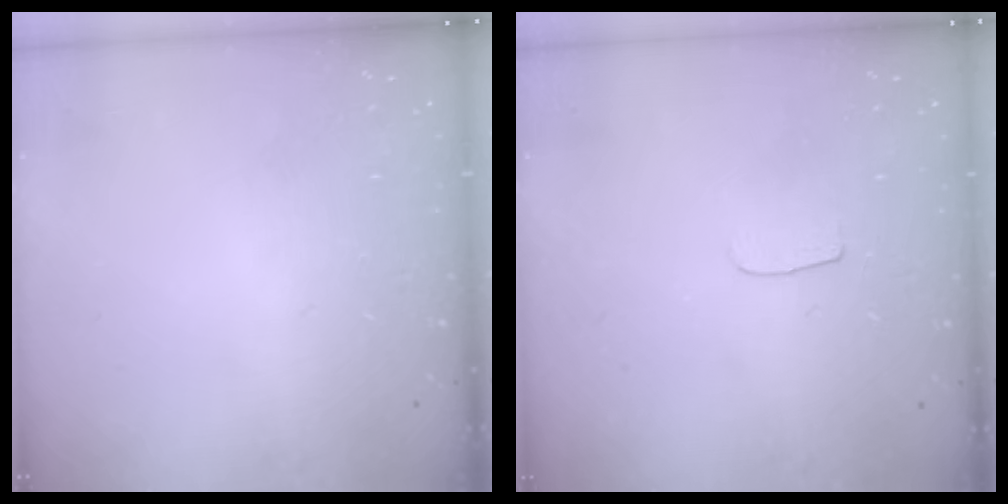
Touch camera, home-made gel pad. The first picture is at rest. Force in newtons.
{"total": 3.3, "press": 3.3, "slide": 0.3}